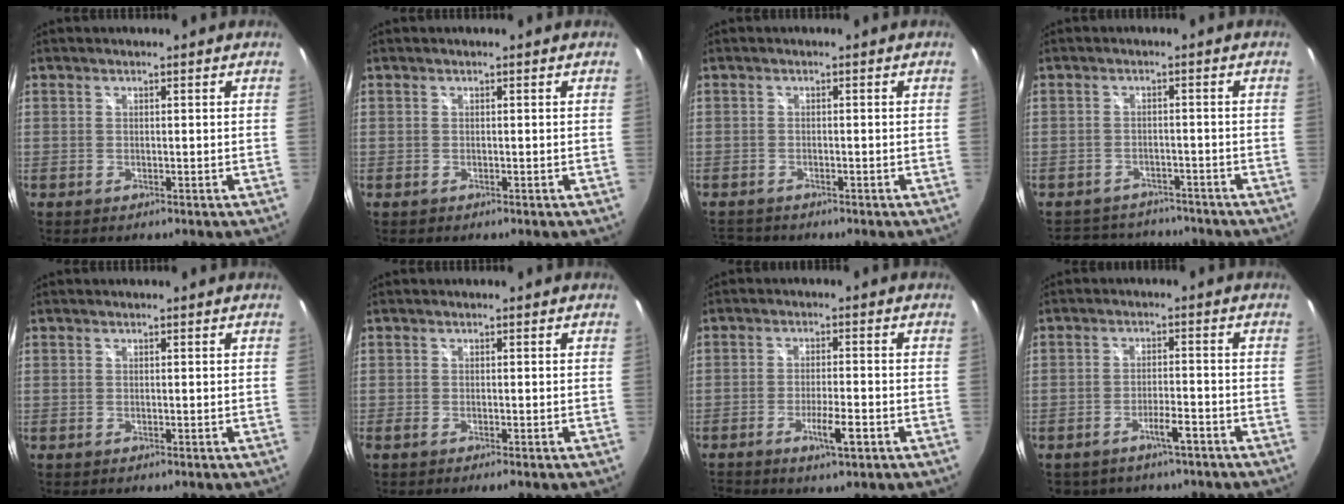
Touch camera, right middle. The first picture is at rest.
{"total": 0.0}
{"total": 3.7, "force": [-3.4, 1.3, 1.0], "torque": [-0.030, -0.012, -0.055]}
{"total": 9.6, "force": [-8.6, 3.9, 2.2], "torque": [-0.054, 0.011, -0.117]}
{"total": 0.0}
{"total": 1.6, "force": [-1.2, 0.0, 1.1], "torque": [-0.022, -0.005, -0.021]}
{"total": 5.1, "force": [-2.8, 0.6, 4.1], "torque": [-0.086, -0.008, -0.048]}
{"total": 4.4, "force": [-3.3, 1.8, 2.3], "torque": [-0.048, 0.001, -0.045]}